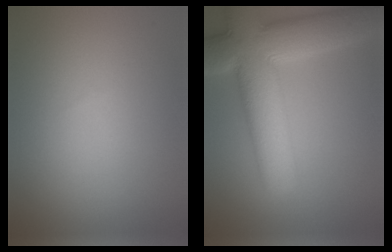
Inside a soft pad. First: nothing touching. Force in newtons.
{"total": 11.8, "press": 11.8, "slide": 0.9}